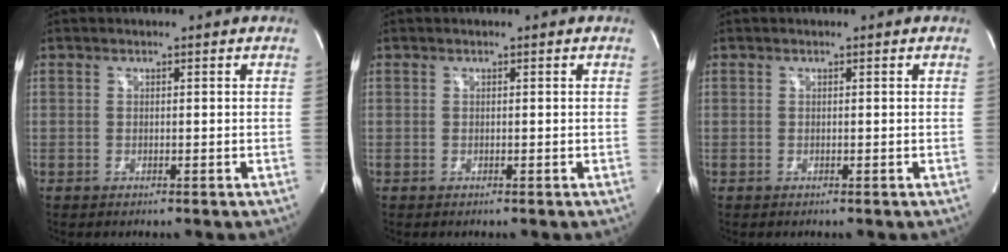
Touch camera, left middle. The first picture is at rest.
{"total": 0.0}
{"total": 0.0}